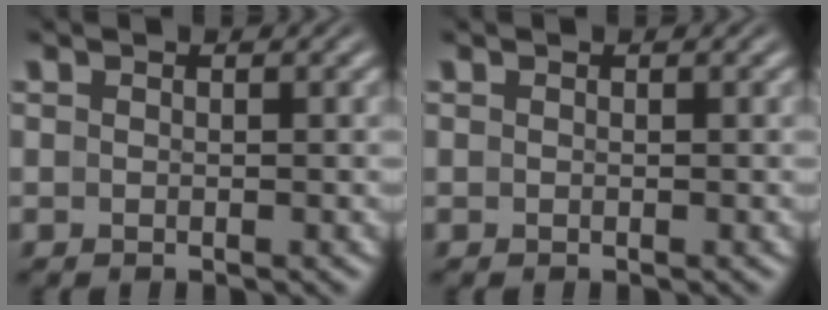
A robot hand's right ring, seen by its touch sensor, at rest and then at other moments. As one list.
[{"total": 0.0}]